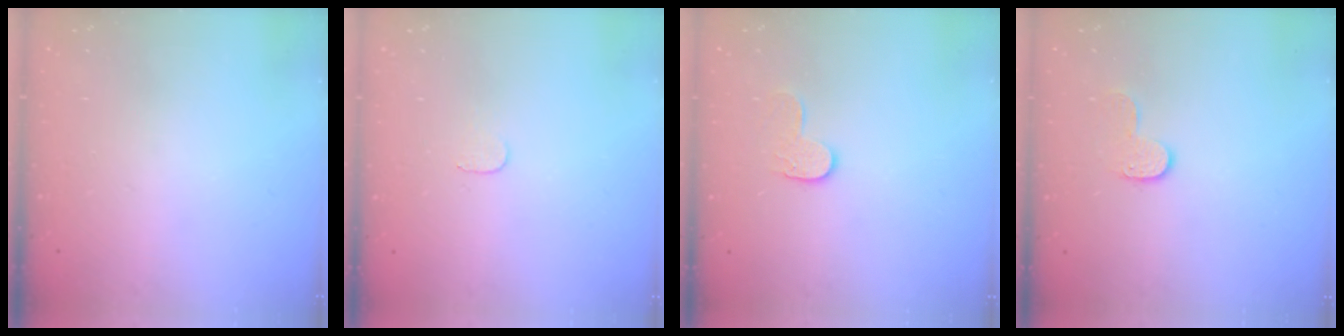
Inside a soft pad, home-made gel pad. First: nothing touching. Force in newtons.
{"total": 3.0, "press": 3.0, "slide": 0.3}
{"total": 7.3, "press": 7.3, "slide": 0.2}
{"total": 6.1, "press": 6.1, "slide": 0.2}